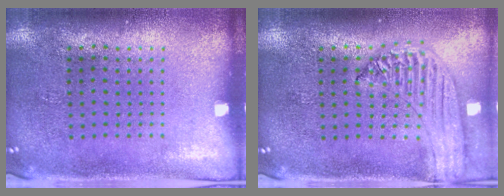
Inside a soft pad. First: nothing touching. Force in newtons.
{"total": 1.3, "press": 1.2, "slide": 0.2}